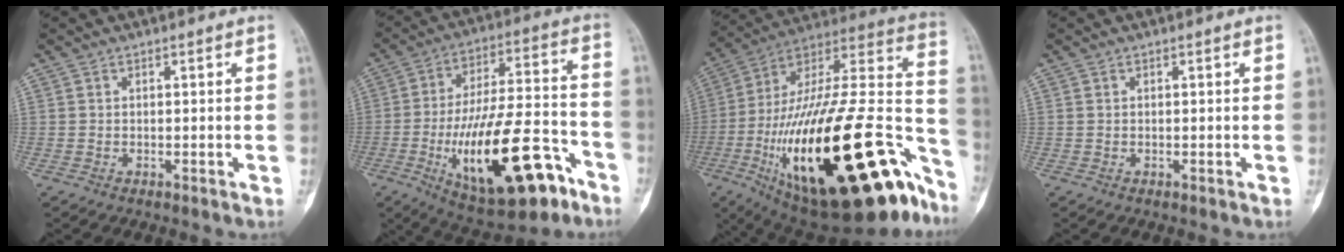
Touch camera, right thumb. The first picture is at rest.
{"total": 24.6, "force": [-10.2, 9.5, 20.2], "torque": [-0.336, 0.046, -0.148]}
{"total": 46.3, "force": [-18.0, 17.1, 39.1], "torque": [-0.588, 0.065, -0.281]}
{"total": 0.0}